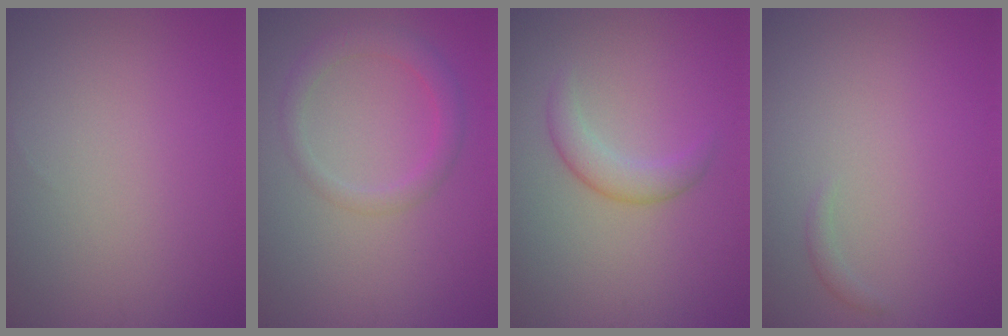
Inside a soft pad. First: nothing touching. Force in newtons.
{"total": 2.7, "press": 2.7, "slide": 0.1}
{"total": 2.3, "press": 2.3, "slide": 0.0}
{"total": 0.6, "press": 0.6, "slide": 0.0}